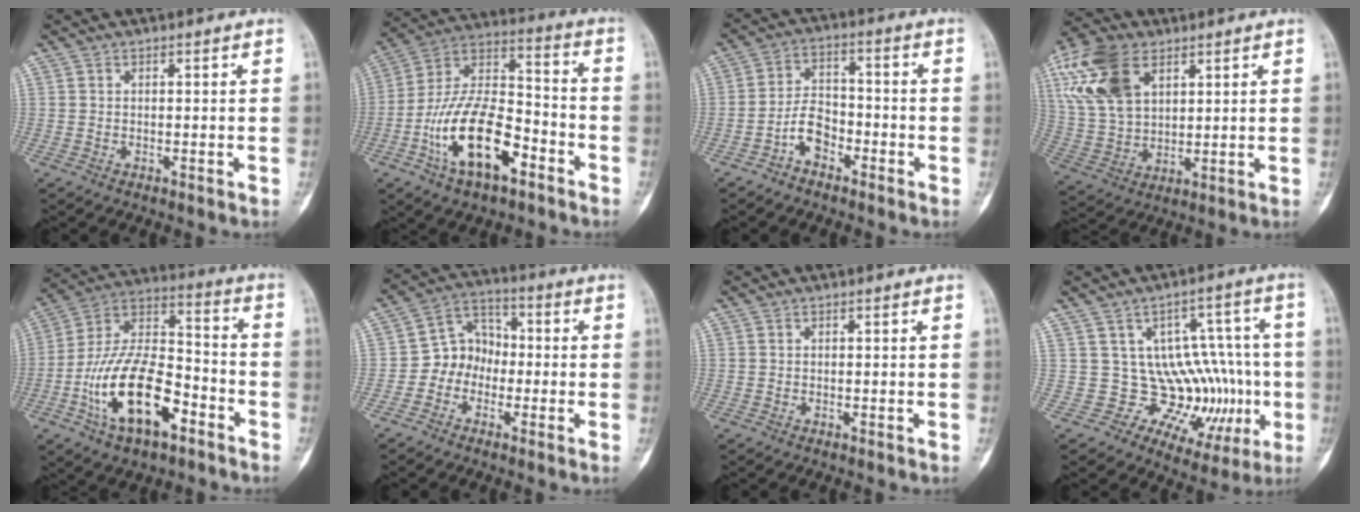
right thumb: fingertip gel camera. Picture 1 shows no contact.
{"total": 19.2, "force": [-8.2, 9.2, 14.7], "torque": [-0.253, 0.059, -0.150]}
{"total": 6.4, "force": [-3.6, 4.0, 3.5], "torque": [-0.045, 0.033, -0.074]}
{"total": 15.6, "force": [6.8, 9.4, 10.4], "torque": [-0.204, -0.010, 0.136]}
{"total": 20.5, "force": [-8.4, 9.9, 15.8], "torque": [-0.274, 0.059, -0.150]}
{"total": 7.8, "force": [-1.9, 6.7, 3.6], "torque": [-0.022, 0.039, -0.052]}
{"total": 0.0}
{"total": 14.1, "force": [-1.9, 10.2, 9.5], "torque": [-0.049, 0.022, -0.010]}